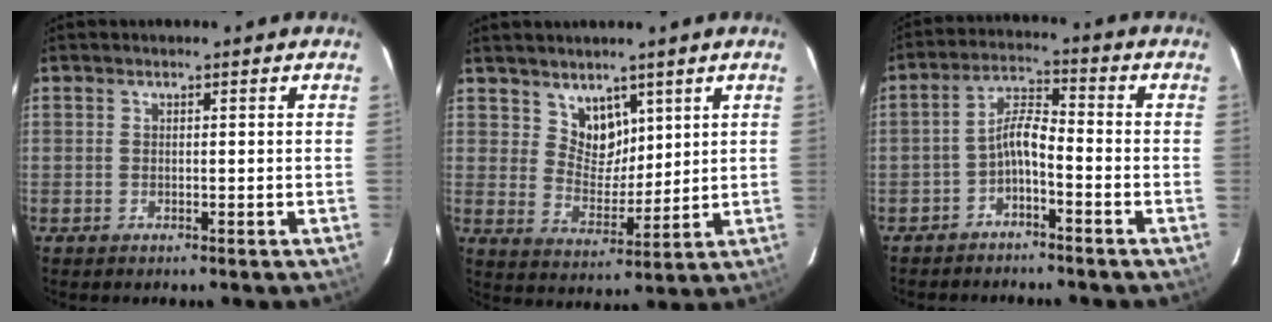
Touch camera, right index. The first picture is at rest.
{"total": 6.5, "force": [4.2, 4.5, 2.1], "torque": [-0.026, 0.001, 0.083]}
{"total": 3.9, "force": [-2.3, 0.9, 3.0], "torque": [-0.067, 0.015, -0.042]}